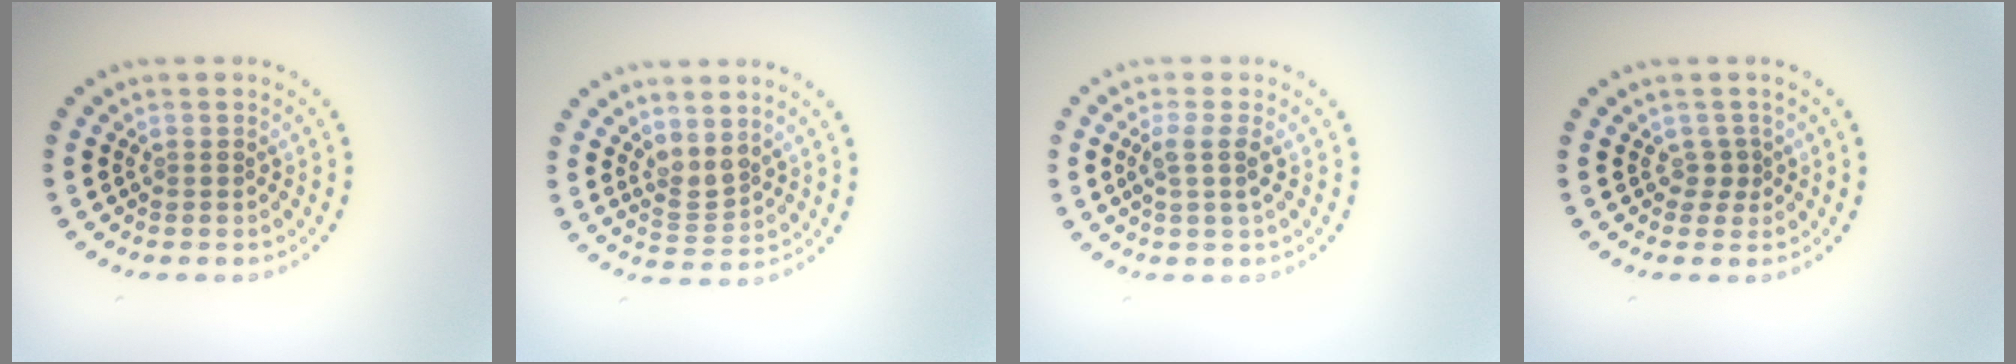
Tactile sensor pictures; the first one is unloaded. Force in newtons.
{"total": 1.9, "press": 1.5, "slide": 1.2}
{"total": 1.9, "press": 1.5, "slide": 1.1}
{"total": 1.3, "press": 0.9, "slide": 0.9}